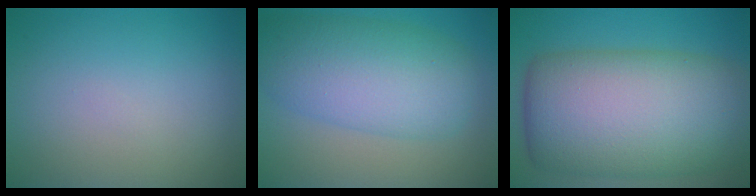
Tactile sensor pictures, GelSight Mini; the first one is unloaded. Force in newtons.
{"total": 8.3, "press": 8.3, "slide": 0.2}
{"total": 14.9, "press": 14.9, "slide": 0.5}